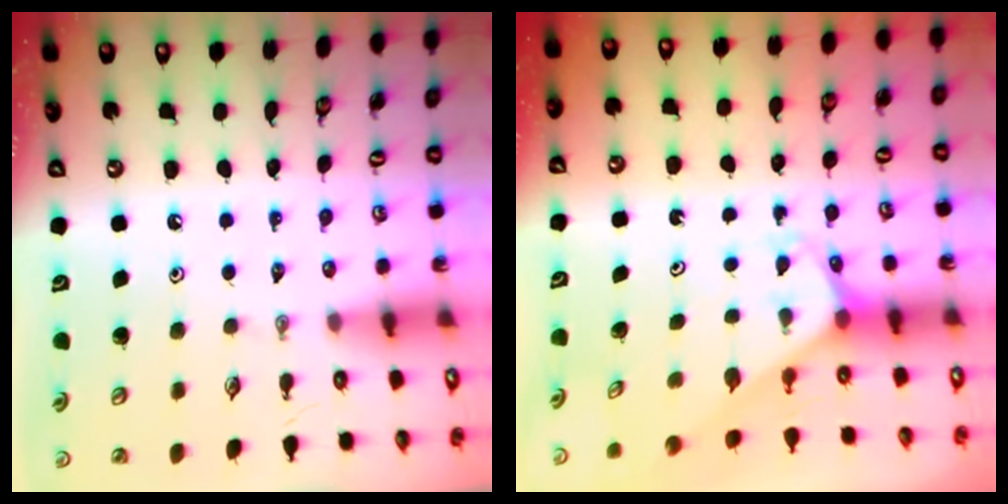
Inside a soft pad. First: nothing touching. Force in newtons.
{"total": 2.6, "press": 2.6, "slide": 0.1}